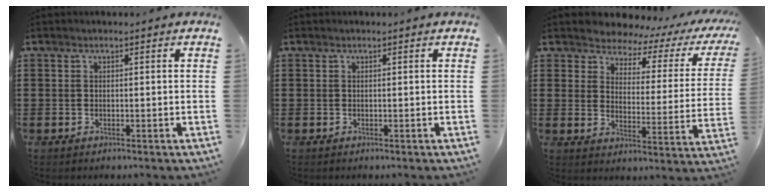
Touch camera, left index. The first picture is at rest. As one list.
[{"total": 0.0}, {"total": 3.5, "force": [3.2, 1.2, 0.6], "torque": [-0.038, -0.026, 0.048]}]